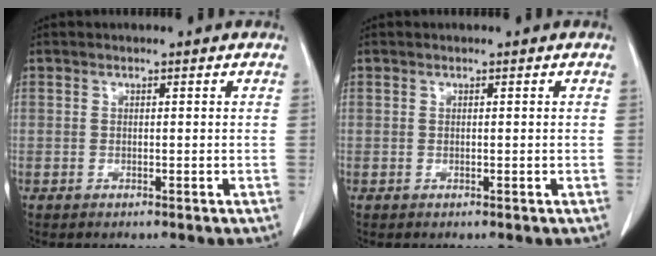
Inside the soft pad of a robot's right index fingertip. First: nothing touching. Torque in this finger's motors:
{"motor_torque": [0.00, 0.00, 0.00, 0.00]}